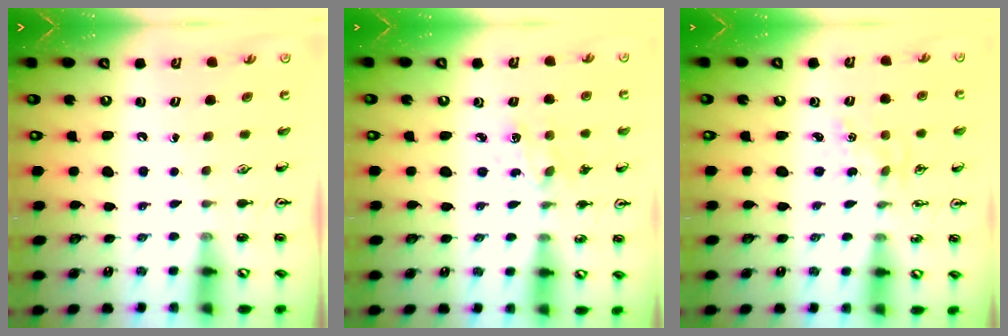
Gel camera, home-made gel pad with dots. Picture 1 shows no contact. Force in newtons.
{"total": 2.2, "press": 2.2, "slide": 0.5}
{"total": 0.6, "press": 0.6, "slide": 0.1}